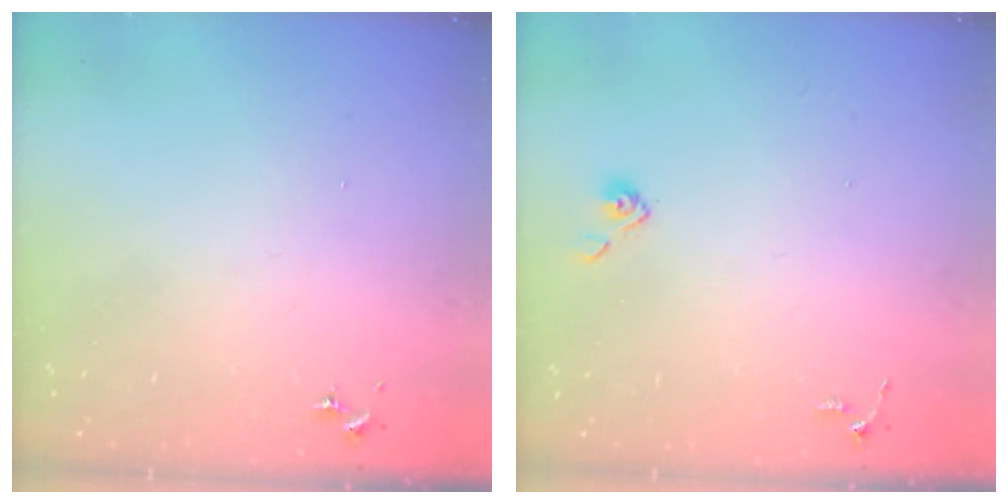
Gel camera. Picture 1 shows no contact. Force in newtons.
{"total": 4.0, "press": 4.0, "slide": 0.4}